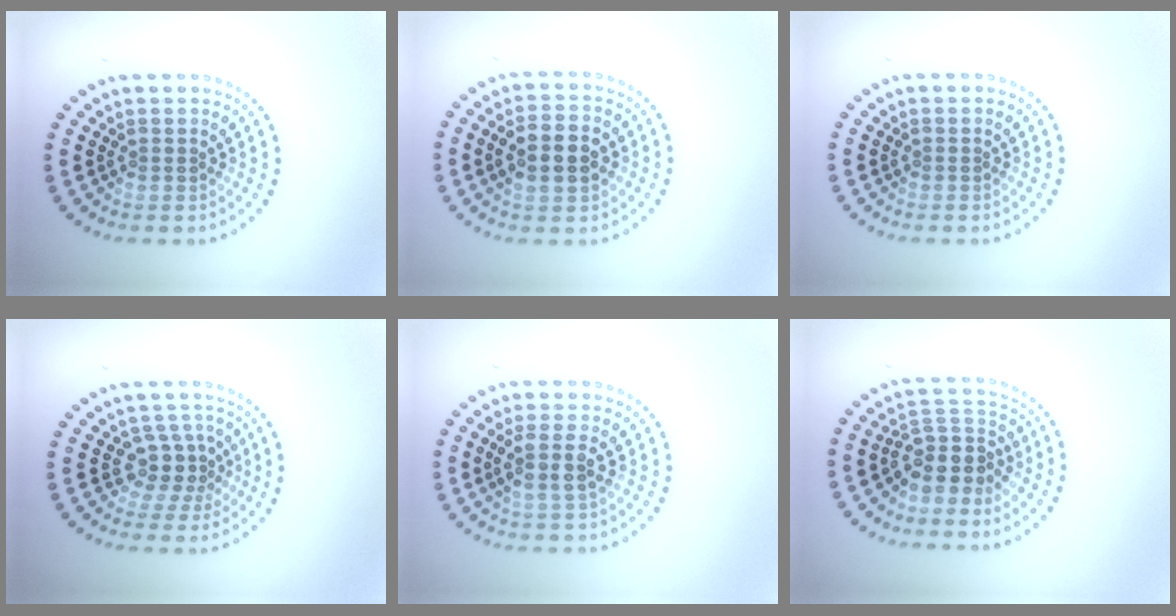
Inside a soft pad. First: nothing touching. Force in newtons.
{"total": 4.0, "press": 4.0, "slide": 0.4}
{"total": 0.0}
{"total": 2.9, "press": 2.2, "slide": 1.9}
{"total": 2.6, "press": 2.2, "slide": 1.4}
{"total": 3.8, "press": 3.1, "slide": 2.2}